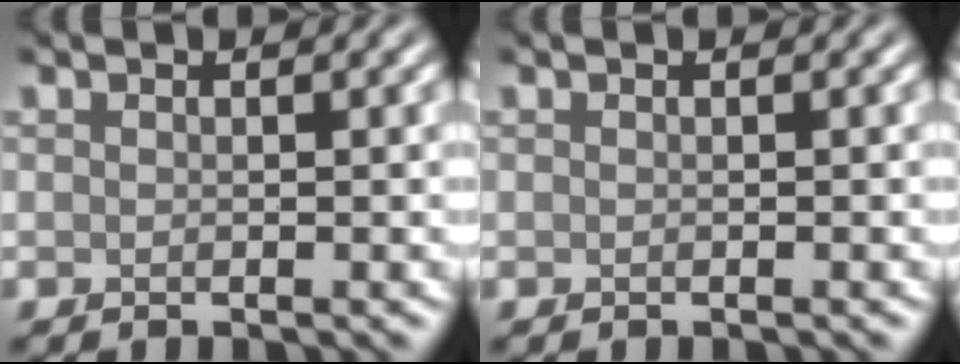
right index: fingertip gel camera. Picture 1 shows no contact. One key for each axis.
{"total": 0.0}